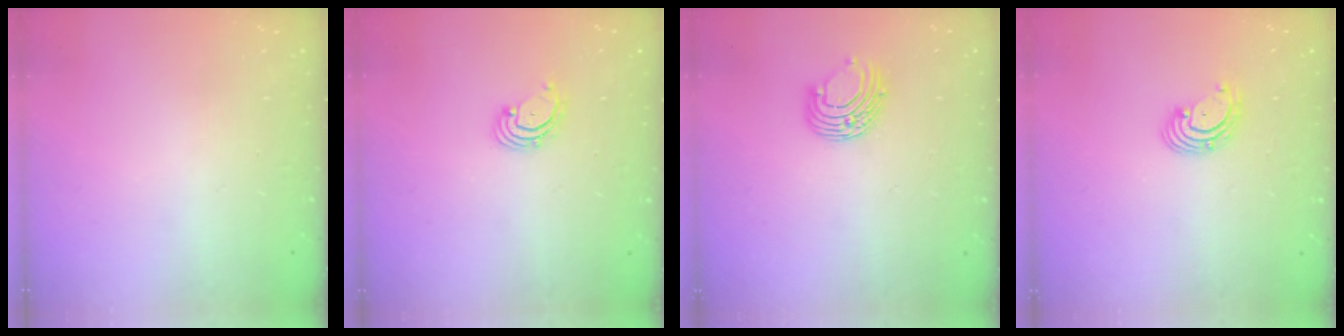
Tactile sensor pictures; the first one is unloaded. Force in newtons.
{"total": 1.8, "press": 1.7, "slide": 0.6}
{"total": 8.2, "press": 8.2, "slide": 0.8}
{"total": 2.9, "press": 2.9, "slide": 0.1}